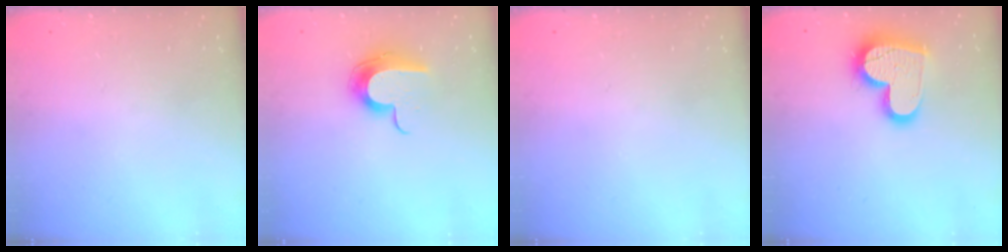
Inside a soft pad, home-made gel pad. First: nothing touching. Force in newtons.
{"total": 11.6, "press": 11.6, "slide": 0.8}
{"total": 0.0}
{"total": 16.6, "press": 16.5, "slide": 1.6}